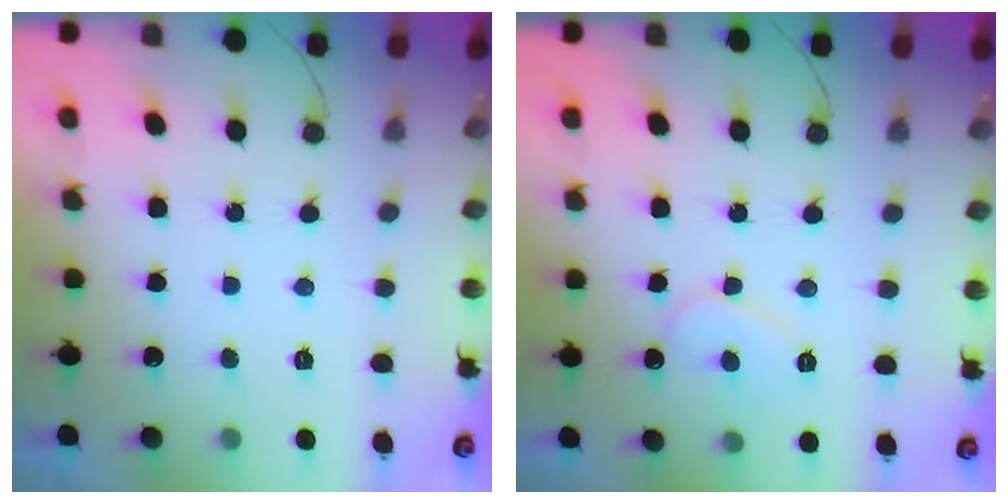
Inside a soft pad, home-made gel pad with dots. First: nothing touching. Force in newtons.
{"total": 6.9, "press": 6.9, "slide": 0.6}